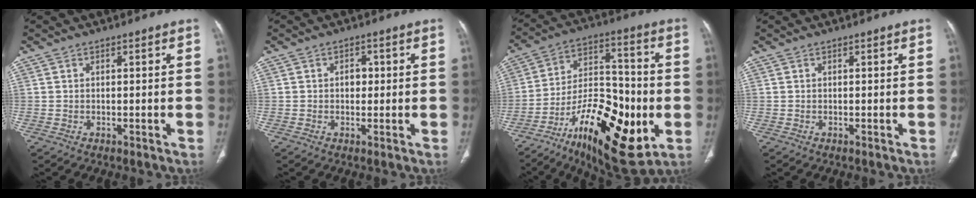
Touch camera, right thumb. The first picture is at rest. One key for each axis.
{"total": 2.4, "fx": 0.2, "fy": 1.9, "fz": 1.6, "tx": -0.009, "ty": 0.004, "tz": -0.001}
{"total": 25.2, "fx": -8.4, "fy": 10.9, "fz": 21.1, "tx": -0.330, "ty": 0.032, "tz": -0.126}
{"total": 0.0}